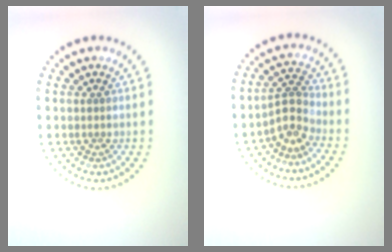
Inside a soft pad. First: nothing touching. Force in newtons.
{"total": 2.5, "press": 1.8, "slide": 1.7}